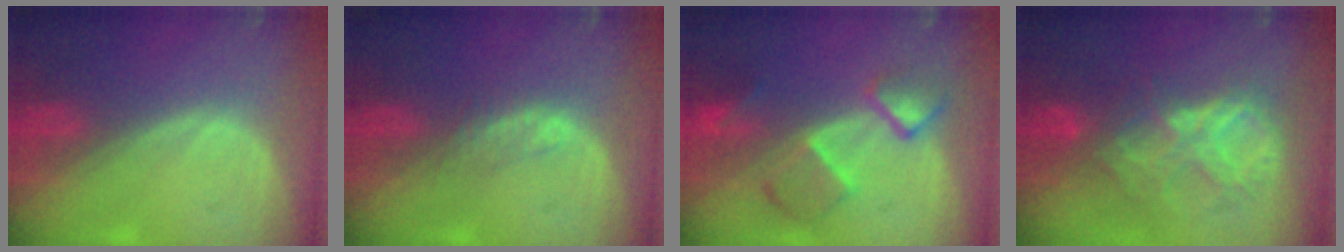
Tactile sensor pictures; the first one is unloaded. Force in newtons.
{"total": 1.8, "press": 1.8, "slide": 0.1}
{"total": 7.6, "press": 6.7, "slide": 3.7}
{"total": 9.0, "press": 7.8, "slide": 4.6}